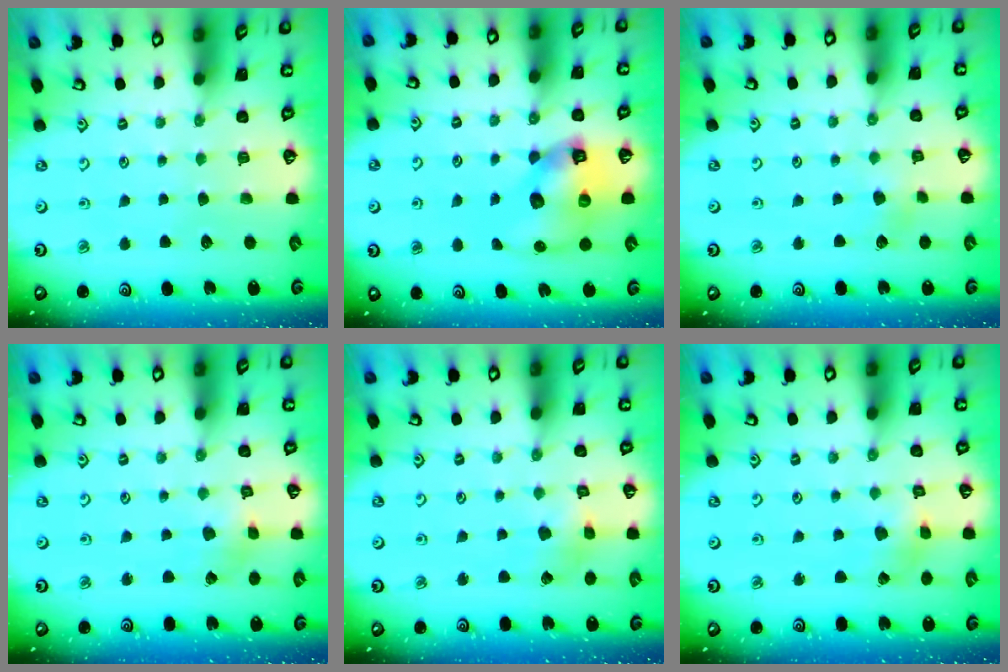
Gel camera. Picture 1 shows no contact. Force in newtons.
{"total": 11.8, "press": 11.7, "slide": 1.5}
{"total": 1.3, "press": 1.3, "slide": 0.2}
{"total": 2.2, "press": 2.2, "slide": 0.2}
{"total": 3.6, "press": 3.6, "slide": 0.4}
{"total": 2.3, "press": 2.3, "slide": 0.5}